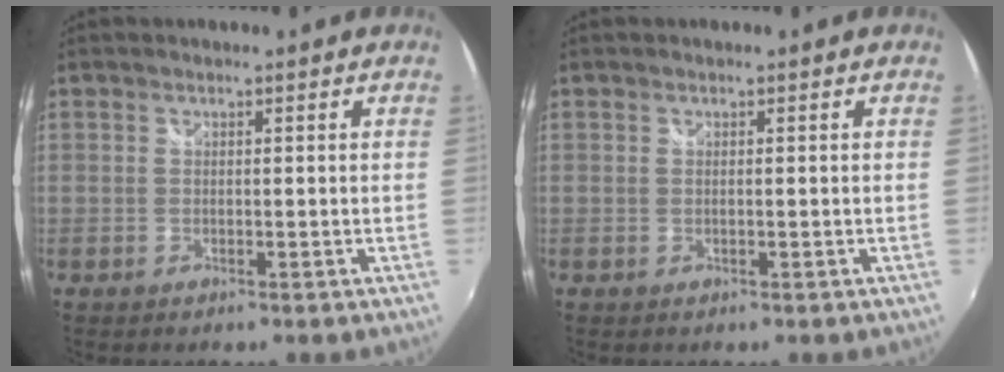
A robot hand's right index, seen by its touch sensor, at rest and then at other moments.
{"total": 0.0}